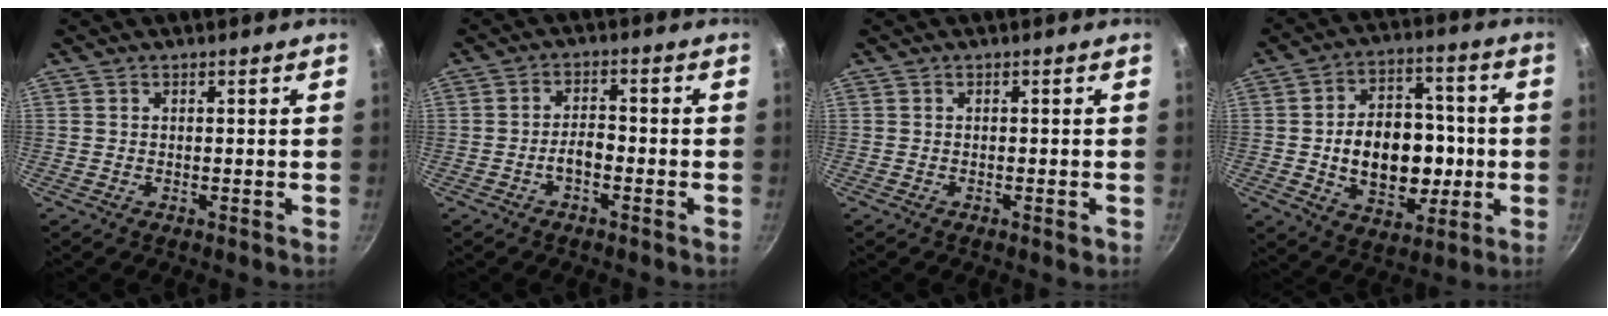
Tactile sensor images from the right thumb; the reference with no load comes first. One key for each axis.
{"total": 3.4, "fx": -1.7, "fy": 1.6, "fz": 2.4, "tx": -0.036, "ty": 0.024, "tz": -0.033}
{"total": 0.8, "fx": -0.5, "fy": 0.3, "fz": 0.6, "tx": -0.013, "ty": 0.002, "tz": -0.007}
{"total": 17.6, "fx": -1.8, "fy": 12.6, "fz": 12.2, "tx": -0.144, "ty": 0.025, "tz": -0.019}